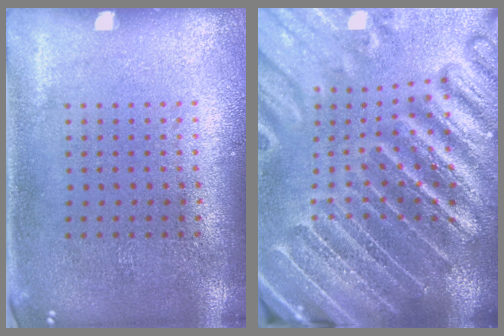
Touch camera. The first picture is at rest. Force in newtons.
{"total": 4.7, "press": 4.3, "slide": 1.9}